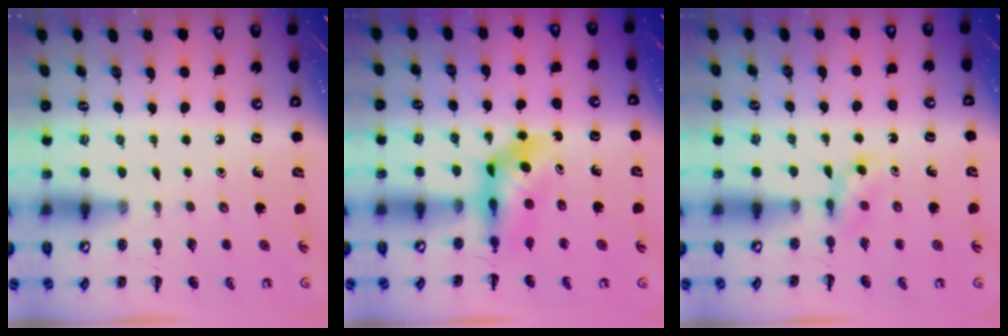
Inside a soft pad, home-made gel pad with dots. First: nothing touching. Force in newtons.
{"total": 5.1, "press": 5.0, "slide": 0.7}
{"total": 3.0, "press": 2.7, "slide": 1.1}